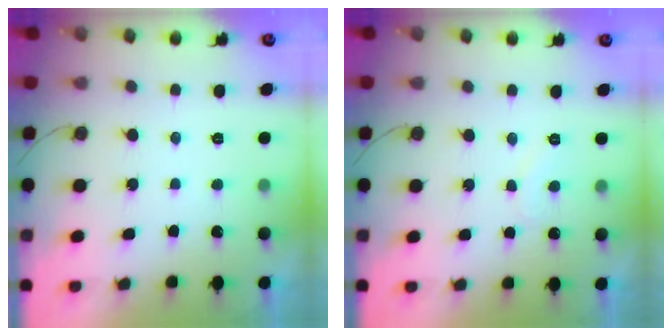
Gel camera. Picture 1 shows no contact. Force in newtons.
{"total": 5.6, "press": 5.6, "slide": 0.5}